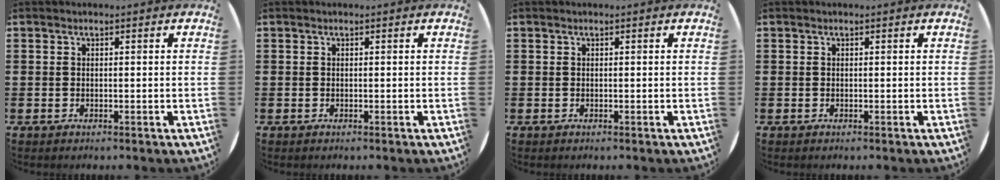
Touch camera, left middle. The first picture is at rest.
{"total": 0.0}
{"total": 0.0}
{"total": 0.0}